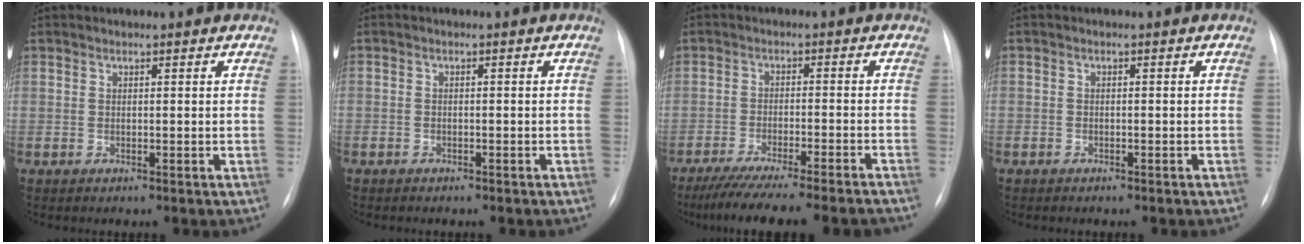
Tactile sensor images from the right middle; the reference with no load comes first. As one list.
[{"total": 1.7, "force": [-1.2, 1.1, 0.3], "torque": [-0.011, 0.002, -0.014]}, {"total": 17.9, "force": [-15.9, 0.3, 8.2], "torque": [-0.106, -0.036, -0.226]}, {"total": 1.4, "force": [-1.0, 1.0, 0.2], "torque": [-0.011, 0.003, -0.012]}]